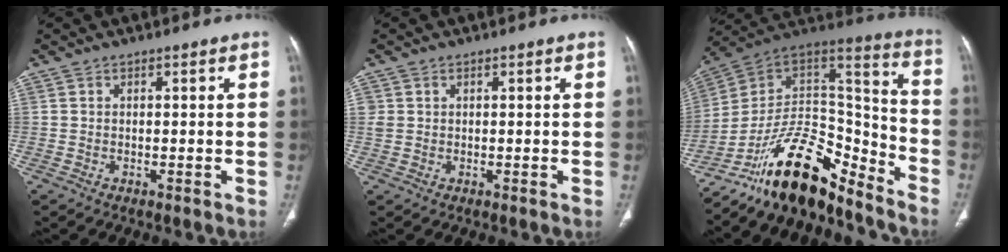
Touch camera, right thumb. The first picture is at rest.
{"total": 1.8, "force": [0.3, 1.7, 0.4], "torque": [0.003, 0.001, 0.009]}
{"total": 20.6, "force": [-15.8, 7.9, 10.5], "torque": [-0.133, 0.128, -0.273]}